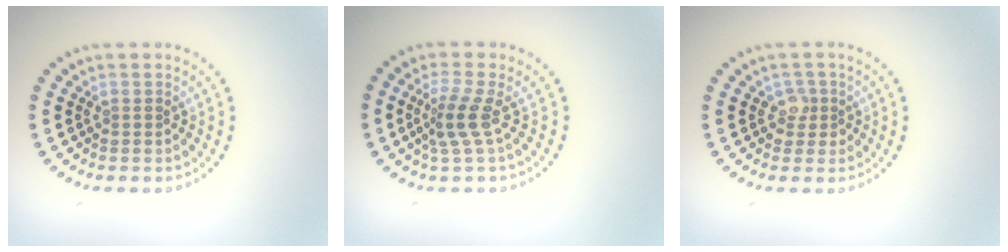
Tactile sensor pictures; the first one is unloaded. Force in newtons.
{"total": 2.6, "press": 1.8, "slide": 1.8}
{"total": 1.7, "press": 1.4, "slide": 0.9}